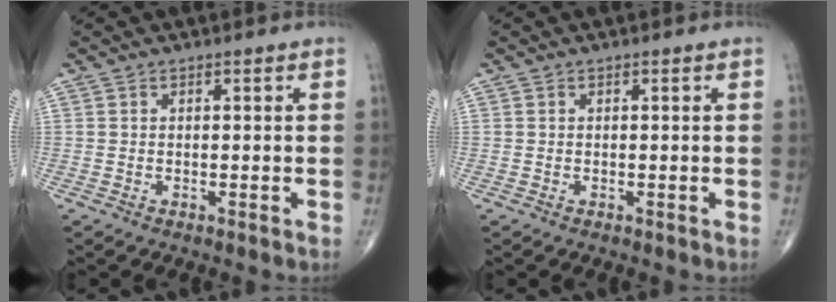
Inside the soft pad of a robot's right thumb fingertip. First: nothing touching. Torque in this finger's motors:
{"motor_torque": [0.07, 0.06, -0.20, -0.05, 0.01]}